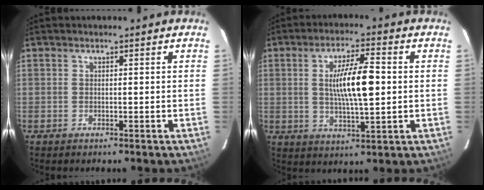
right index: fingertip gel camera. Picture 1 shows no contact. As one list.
[{"total": 9.7, "force": [0.8, 1.5, 9.5], "torque": [-0.171, 0.004, 0.015]}]